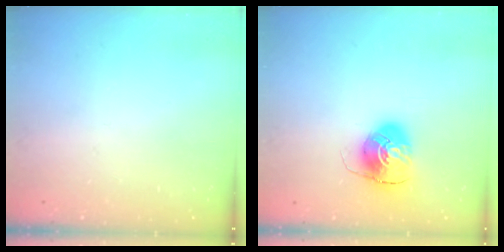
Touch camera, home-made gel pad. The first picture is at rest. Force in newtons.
{"total": 8.5, "press": 8.5, "slide": 0.1}